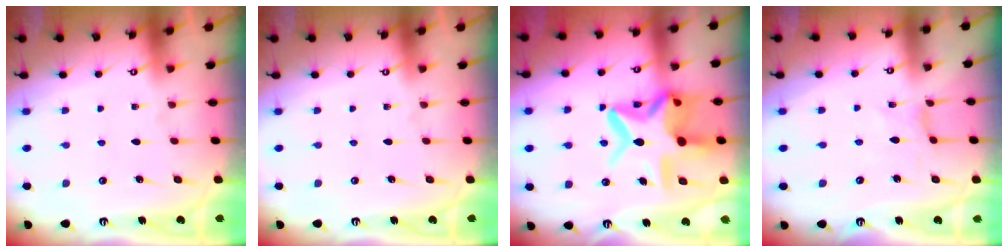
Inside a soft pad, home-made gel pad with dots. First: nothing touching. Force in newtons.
{"total": 0.0}
{"total": 16.9, "press": 16.9, "slide": 1.3}
{"total": 1.2, "press": 1.2, "slide": 0.0}